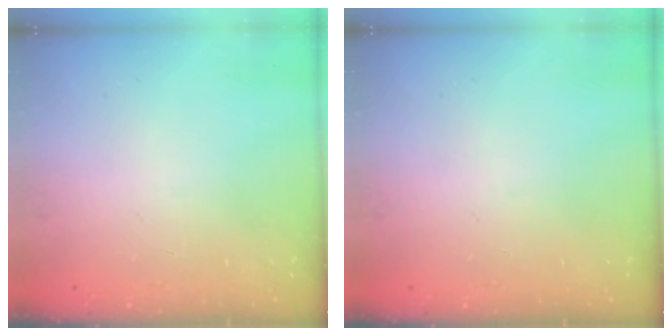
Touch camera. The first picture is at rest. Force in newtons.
{"total": 0.0}